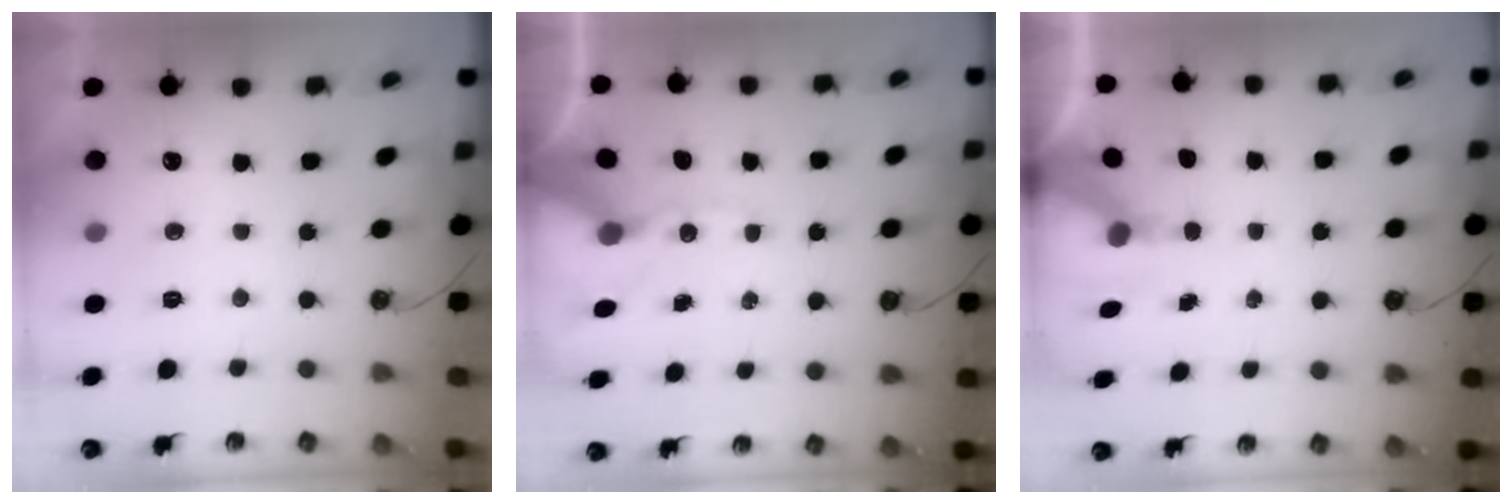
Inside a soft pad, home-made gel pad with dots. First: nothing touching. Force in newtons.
{"total": 11.0, "press": 10.8, "slide": 1.6}
{"total": 6.4, "press": 6.4, "slide": 0.9}